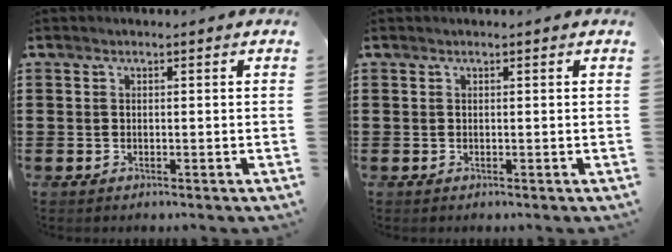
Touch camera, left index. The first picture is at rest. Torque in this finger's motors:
{"motor_torque": [0.01, -0.03, -0.01, 0.00]}